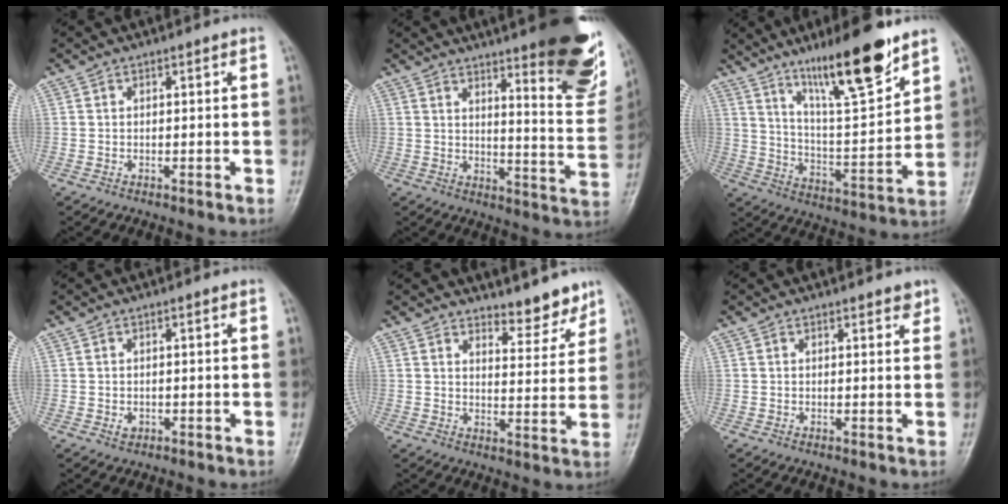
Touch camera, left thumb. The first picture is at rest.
{"total": 21.5, "force": [13.6, 4.5, 16.0], "torque": [-0.175, -0.087, 0.174]}
{"total": 17.9, "force": [12.2, 3.4, 12.6], "torque": [-0.183, -0.073, 0.212]}
{"total": 1.2, "force": [-0.1, 0.9, 0.8], "torque": [-0.006, -0.001, 0.003]}
{"total": 6.4, "force": [5.7, 2.0, 2.0], "torque": [-0.006, -0.054, 0.088]}
{"total": 2.0, "force": [1.6, 0.7, 0.9], "torque": [-0.002, -0.009, 0.019]}